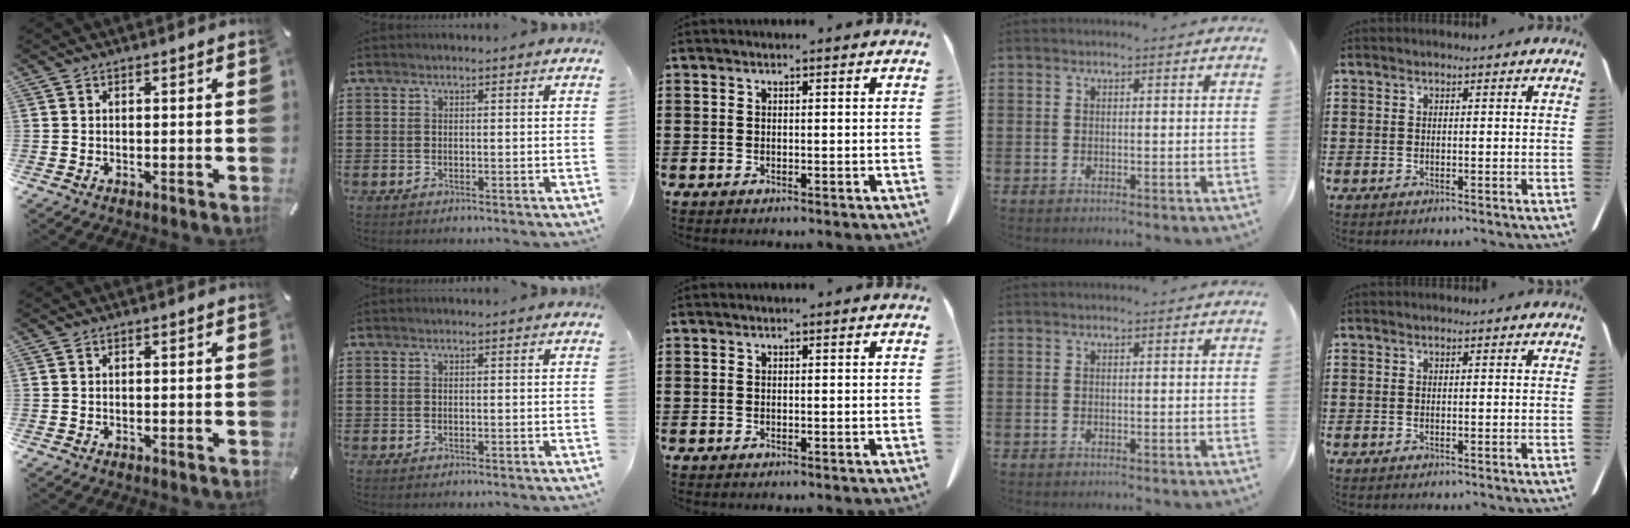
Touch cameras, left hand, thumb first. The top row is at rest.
{}